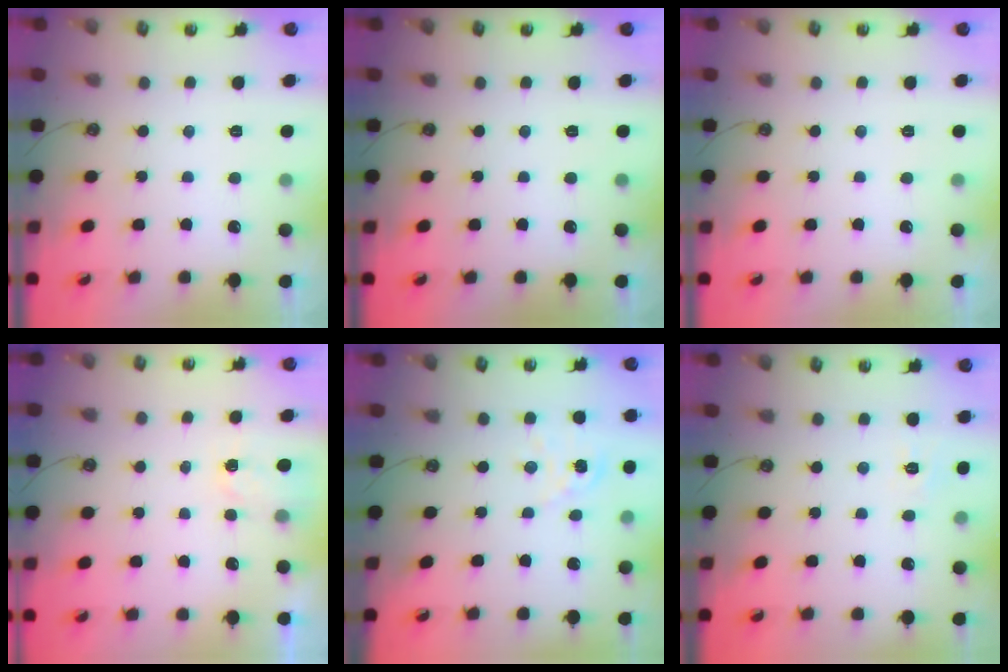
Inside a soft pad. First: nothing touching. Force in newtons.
{"total": 0.0}
{"total": 0.0}
{"total": 2.0, "press": 2.0, "slide": 0.4}
{"total": 2.9, "press": 2.9, "slide": 0.3}
{"total": 2.5, "press": 2.5, "slide": 0.5}